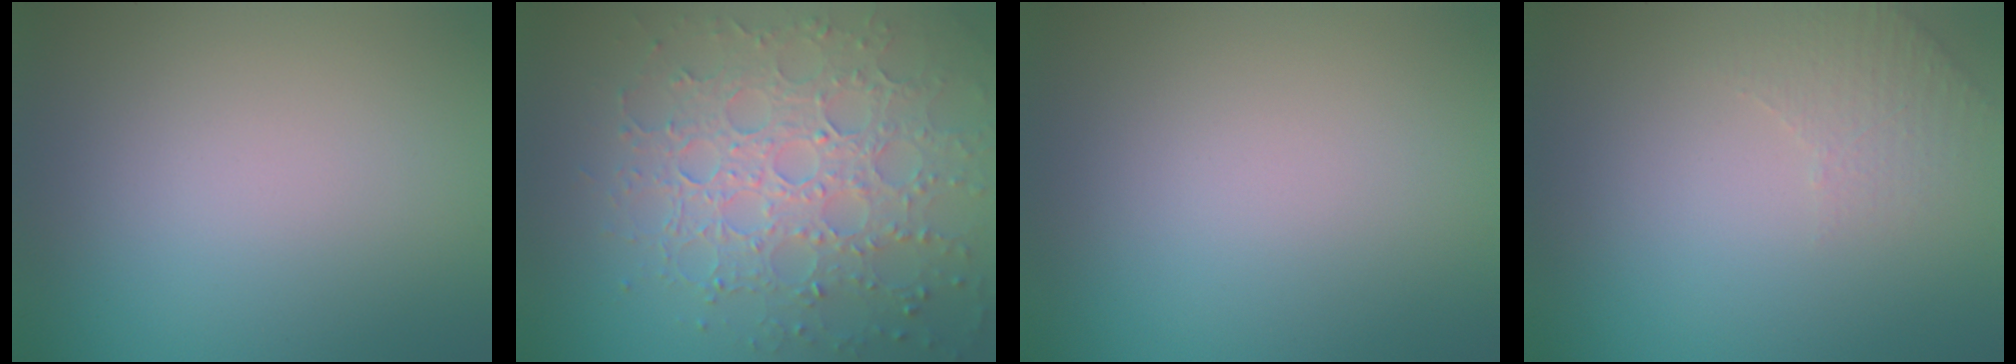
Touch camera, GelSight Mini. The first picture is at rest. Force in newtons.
{"total": 7.9, "press": 6.0, "slide": 5.2}
{"total": 0.0}
{"total": 2.1, "press": 2.0, "slide": 0.5}